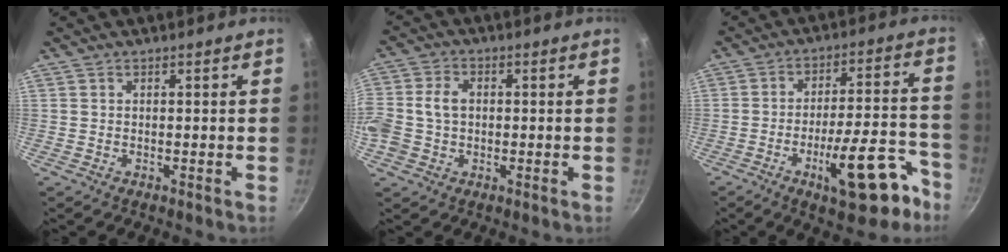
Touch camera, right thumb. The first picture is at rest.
{"total": 8.9, "force": [-0.4, 6.9, 5.6], "torque": [-0.111, 0.020, -0.018]}
{"total": 16.5, "force": [-8.7, 5.7, 12.9], "torque": [-0.146, 0.063, -0.120]}